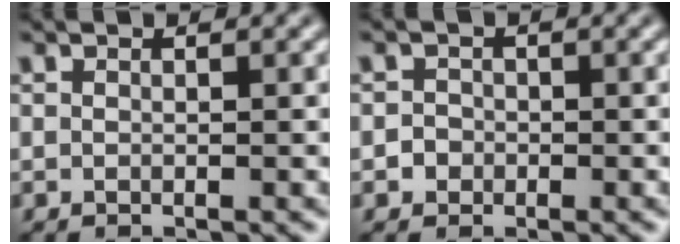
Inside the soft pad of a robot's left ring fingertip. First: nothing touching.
{"total": 1.3, "force": [-0.3, 1.3, 0.2], "torque": [0.014, 0.002, -0.010]}